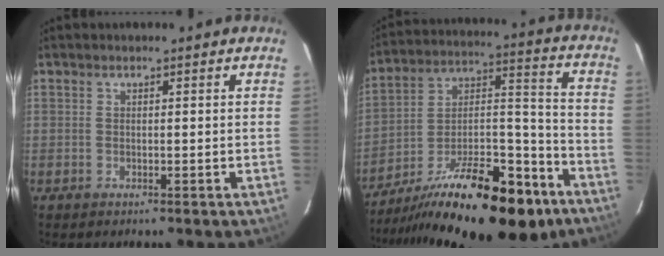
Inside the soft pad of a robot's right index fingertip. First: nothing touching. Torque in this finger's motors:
{"motor_torque": [1.00, -1.14, 1.05, 0.21]}